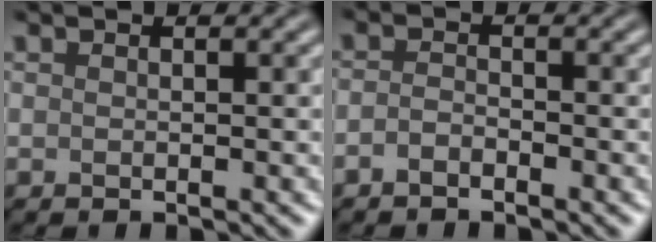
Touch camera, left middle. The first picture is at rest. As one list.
[{"total": 1.0, "force": [-0.8, 0.4, 0.6], "torque": [-0.015, 0.003, -0.021]}]